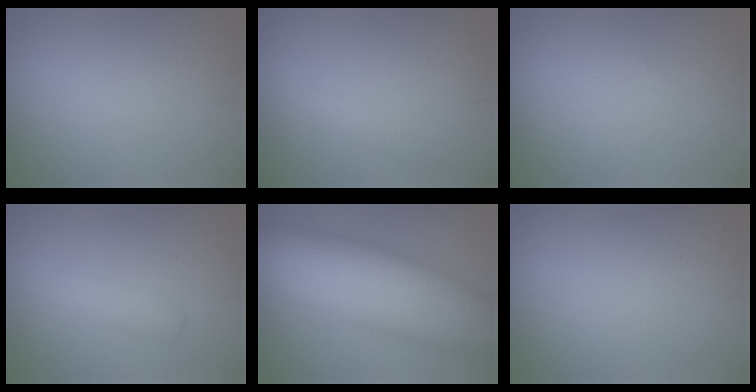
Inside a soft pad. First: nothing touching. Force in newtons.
{"total": 1.2, "press": 1.2, "slide": 0.0}
{"total": 0.0}
{"total": 1.7, "press": 1.7, "slide": 0.1}
{"total": 12.7, "press": 12.7, "slide": 0.3}
{"total": 0.0}